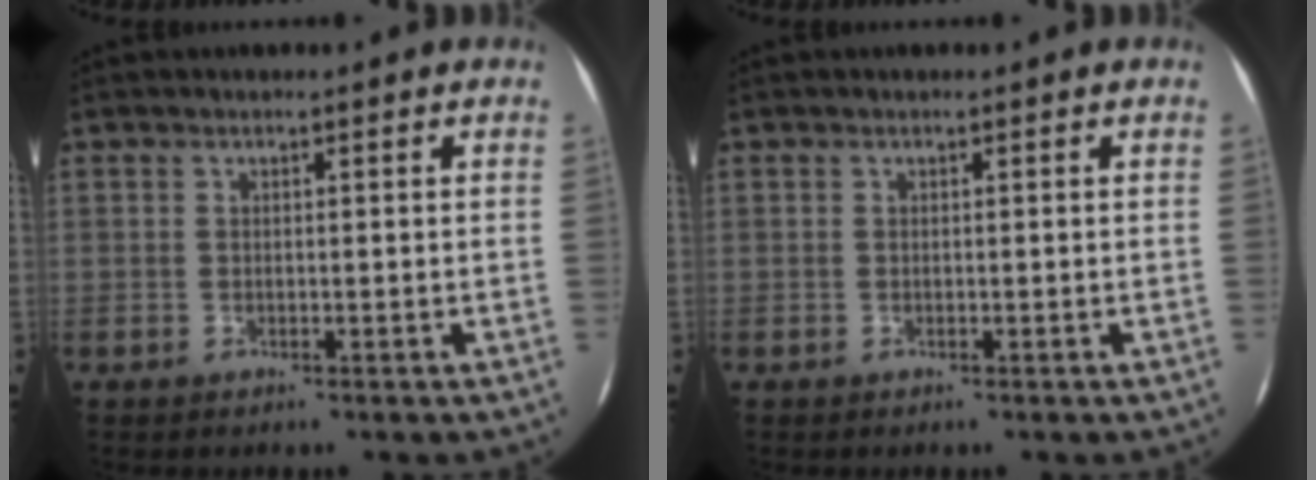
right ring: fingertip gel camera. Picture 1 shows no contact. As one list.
[{"total": 0.0}]